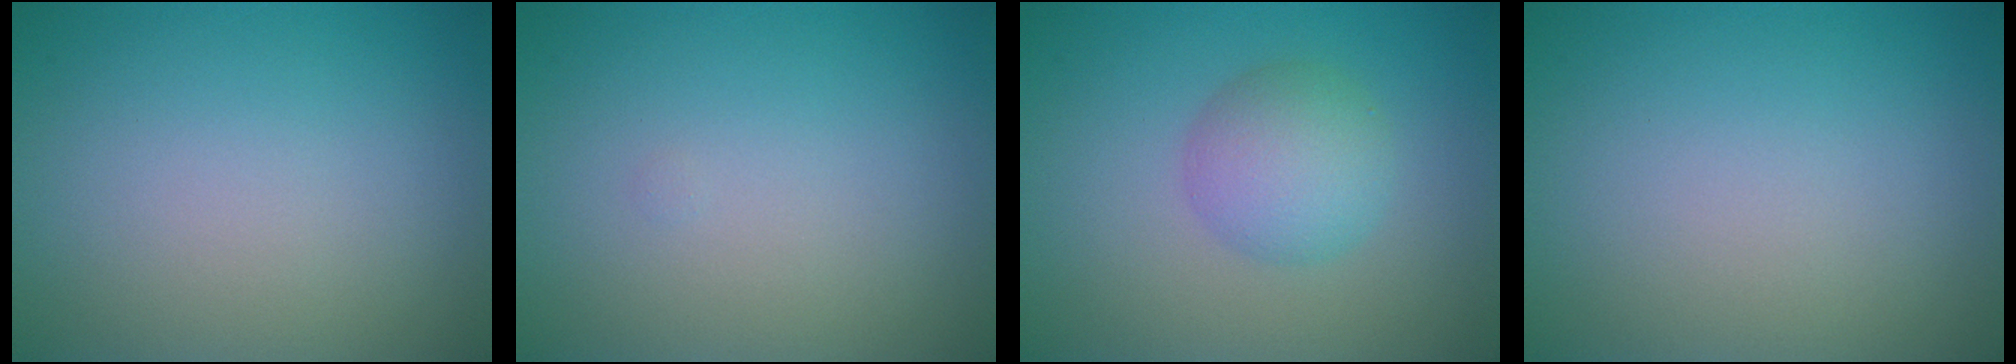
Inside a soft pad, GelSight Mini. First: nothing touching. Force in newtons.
{"total": 0.0}
{"total": 3.8, "press": 3.8, "slide": 0.0}
{"total": 0.0}